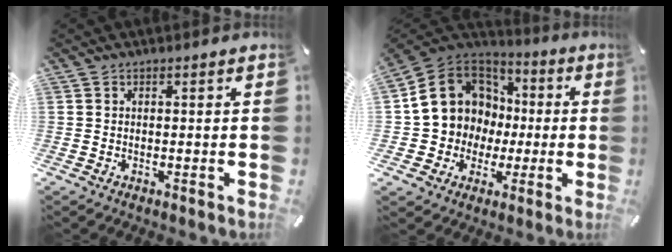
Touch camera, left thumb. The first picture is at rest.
{"total": 15.4, "force": [1.4, 14.6, 4.8], "torque": [-0.107, -0.008, 0.046]}